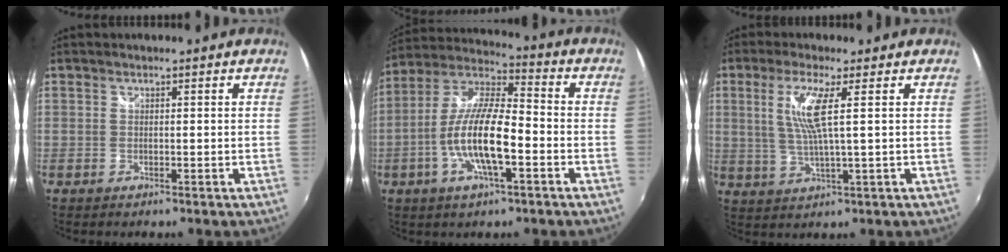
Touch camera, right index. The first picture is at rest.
{"total": 14.2, "force": [-4.3, 3.9, 13.0], "torque": [-0.260, -0.003, -0.084]}
{"total": 7.1, "force": [2.0, -0.2, 6.9], "torque": [-0.139, -0.006, 0.044]}